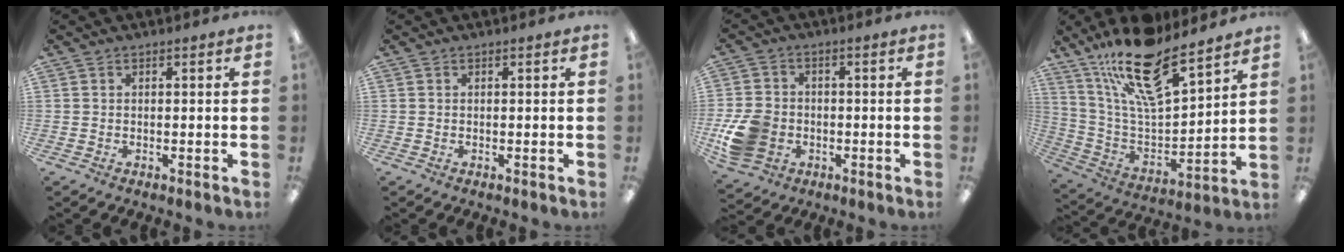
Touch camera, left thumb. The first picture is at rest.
{"total": 0.0}
{"total": 10.2, "force": [-2.8, 8.1, 5.6], "torque": [-0.120, 0.018, -0.046]}
{"total": 20.5, "force": [14.9, 6.9, 12.3], "torque": [-0.221, -0.092, 0.260]}